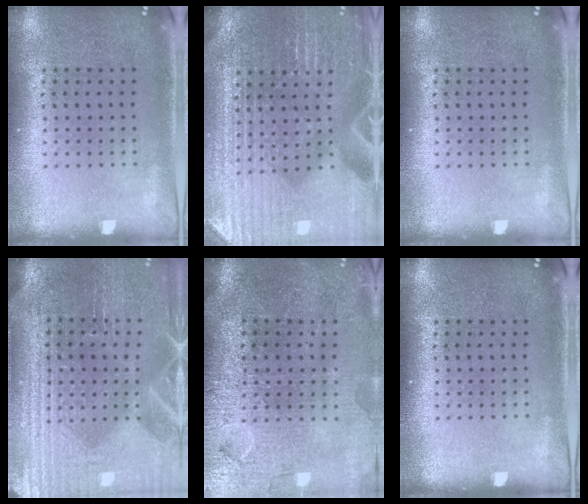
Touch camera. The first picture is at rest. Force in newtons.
{"total": 4.7, "press": 4.4, "slide": 1.5}
{"total": 0.0}
{"total": 4.0, "press": 3.8, "slide": 1.3}
{"total": 3.6, "press": 3.4, "slide": 1.4}
{"total": 0.0}